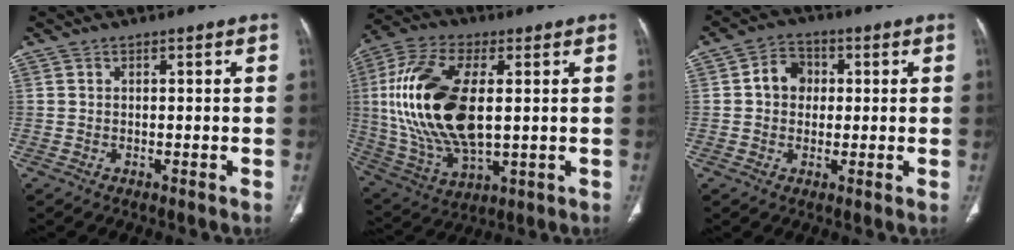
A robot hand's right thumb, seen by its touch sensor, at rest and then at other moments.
{"total": 22.3, "force": [2.2, 11.1, 19.2], "torque": [-0.397, -0.008, 0.046]}
{"total": 7.8, "force": [1.1, 6.7, 3.7], "torque": [-0.027, 0.009, 0.009]}